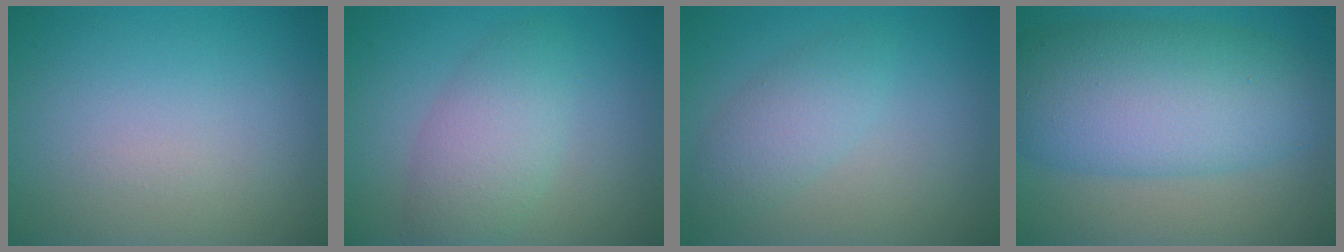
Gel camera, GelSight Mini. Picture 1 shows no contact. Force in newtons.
{"total": 4.2, "press": 4.2, "slide": 0.1}
{"total": 2.7, "press": 2.7, "slide": 0.1}
{"total": 10.2, "press": 10.2, "slide": 0.1}